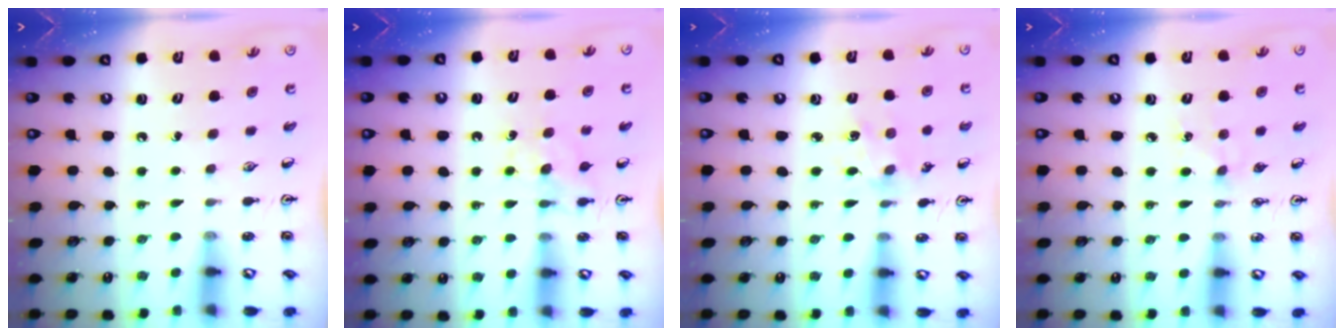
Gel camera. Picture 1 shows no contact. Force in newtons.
{"total": 4.1, "press": 4.0, "slide": 0.6}
{"total": 2.9, "press": 2.8, "slide": 0.4}
{"total": 4.1, "press": 4.0, "slide": 0.6}